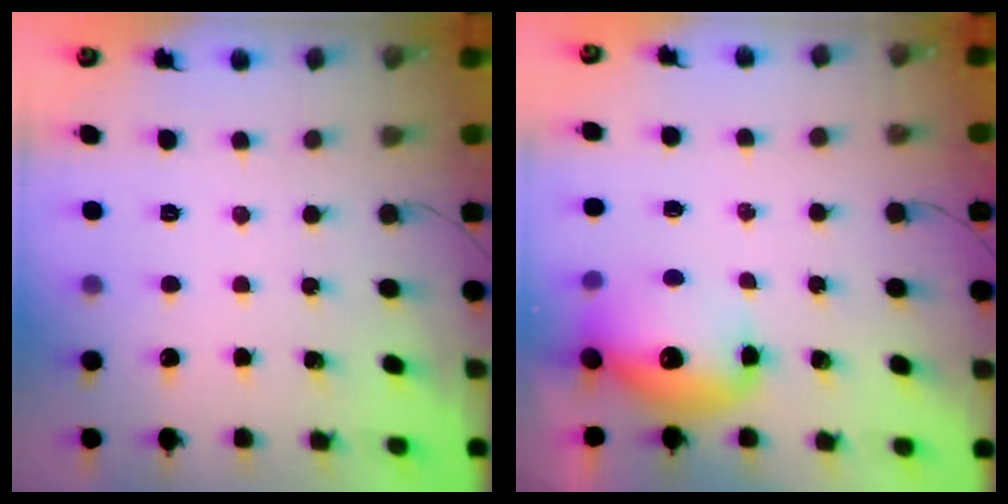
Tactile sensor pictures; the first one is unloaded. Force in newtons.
{"total": 12.9, "press": 12.6, "slide": 2.6}